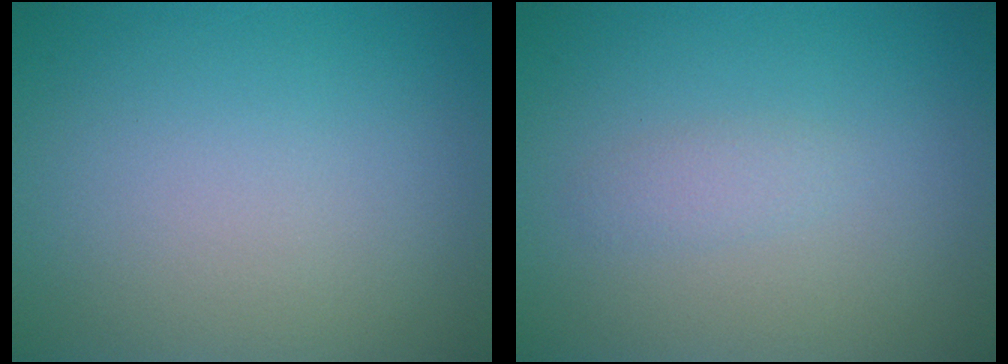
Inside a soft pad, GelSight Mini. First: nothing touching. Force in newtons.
{"total": 1.0, "press": 1.0, "slide": 0.0}